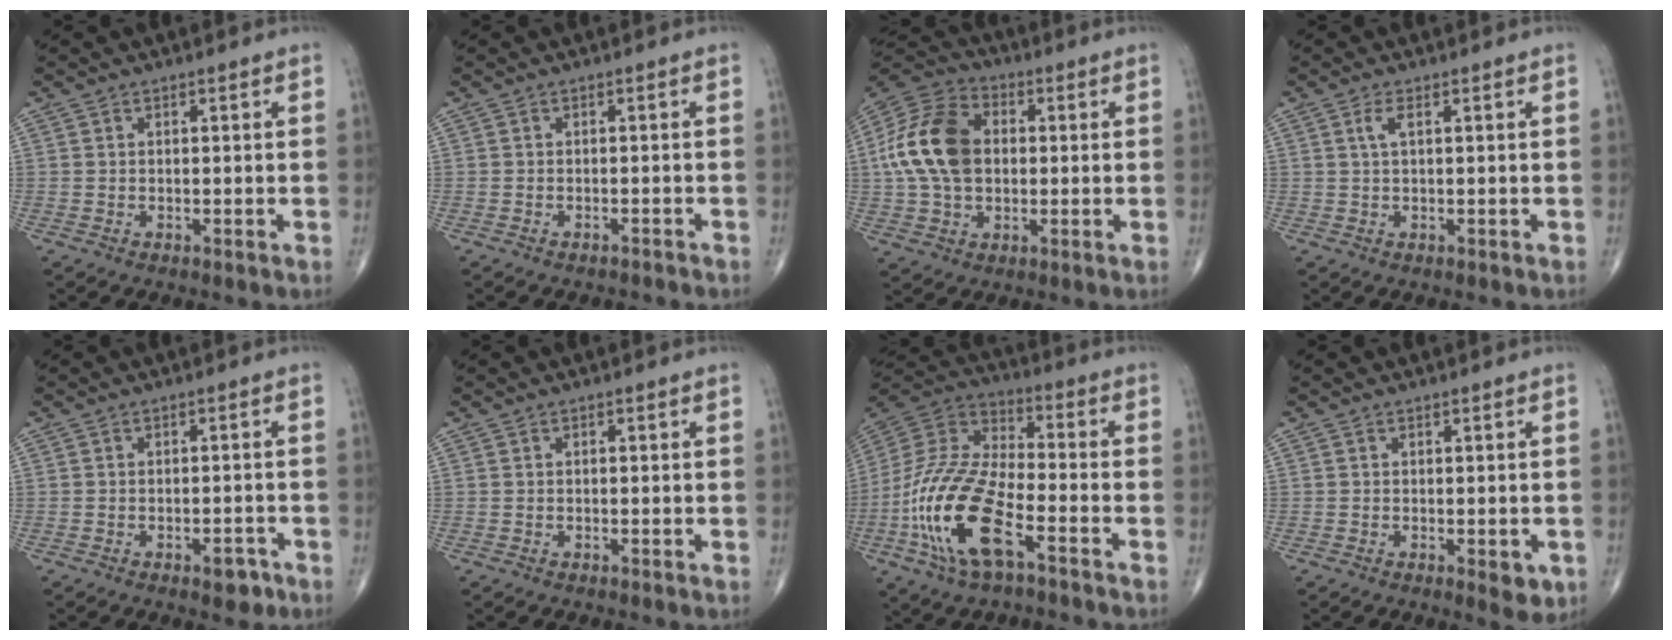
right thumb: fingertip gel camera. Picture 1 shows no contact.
{"total": 1.9, "force": [-1.8, 0.7, 0.3], "torque": [-0.012, 0.012, -0.023]}
{"total": 16.5, "force": [1.1, 11.4, 12.0], "torque": [-0.221, 0.023, 0.013]}
{"total": 2.0, "force": [0.7, 0.5, 1.8], "torque": [-0.043, 0.005, 0.015]}
{"total": 3.2, "force": [-1.9, 1.5, 2.1], "torque": [-0.012, 0.011, -0.022]}
{"total": 0.0}
{"total": 20.3, "force": [-8.1, 8.2, 16.6], "torque": [-0.354, 0.033, -0.151]}
{"total": 3.7, "force": [-1.1, 1.5, 3.1], "torque": [-0.027, -0.006, -0.011]}